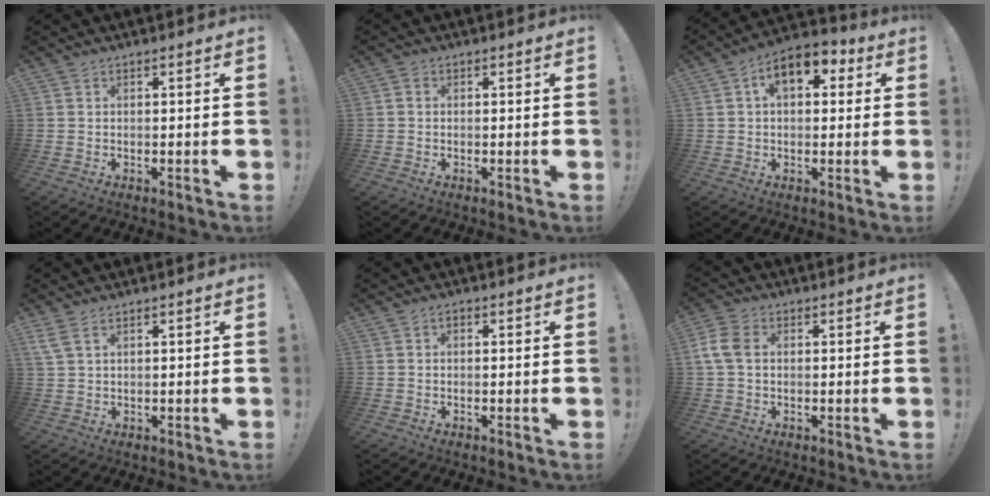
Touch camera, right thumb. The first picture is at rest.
{"total": 0.8, "force": [-0.3, 0.6, 0.2], "torque": [-0.010, 0.005, -0.004]}
{"total": 9.6, "force": [3.7, 5.8, 6.7], "torque": [-0.096, -0.007, 0.064]}
{"total": 3.8, "force": [2.0, 1.5, 2.9], "torque": [-0.065, 0.003, 0.041]}
{"total": 0.8, "force": [-0.5, 0.5, 0.4], "torque": [-0.007, 0.002, -0.009]}
{"total": 6.8, "force": [0.9, 4.8, 4.8], "torque": [-0.114, 0.012, 0.021]}